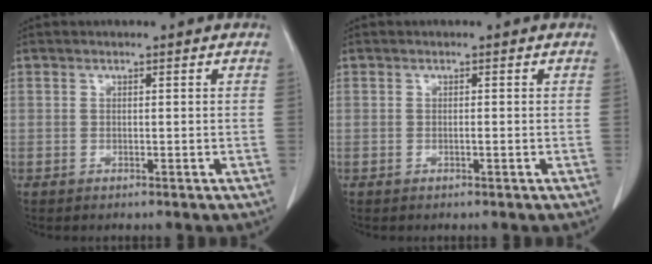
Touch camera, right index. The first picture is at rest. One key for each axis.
{"total": 0.8, "fx": -0.2, "fy": 0.3, "fz": 0.7, "tx": -0.018, "ty": 0.000, "tz": -0.002}